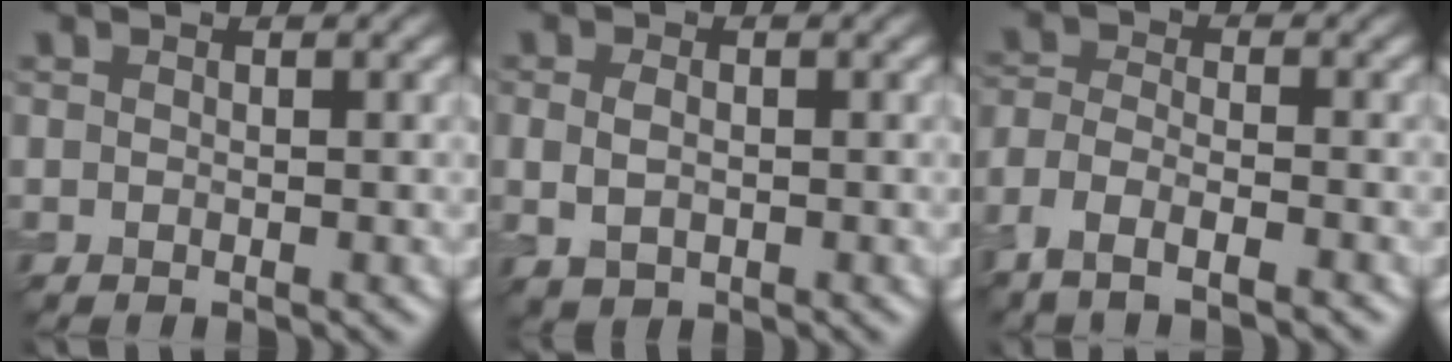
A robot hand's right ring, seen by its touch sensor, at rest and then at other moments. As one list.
[{"total": 1.7, "force": [0.2, 1.1, 1.2], "torque": [-0.028, -0.003, 0.005]}, {"total": 4.0, "force": [-3.1, 1.2, 2.3], "torque": [-0.043, -0.004, -0.065]}]